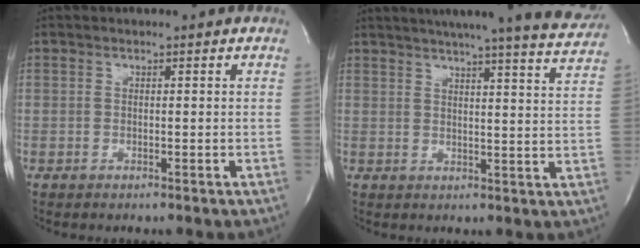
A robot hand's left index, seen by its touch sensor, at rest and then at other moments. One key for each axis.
{"total": 21.9, "fx": 19.8, "fy": 0.5, "fz": 9.3, "tx": -0.138, "ty": -0.048, "tz": 0.230}